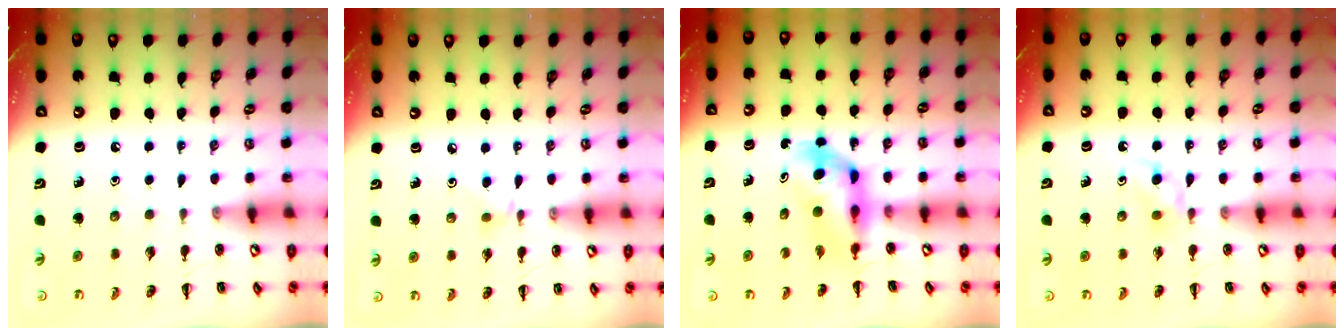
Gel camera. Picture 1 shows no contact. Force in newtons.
{"total": 2.8, "press": 2.6, "slide": 0.9}
{"total": 5.2, "press": 5.1, "slide": 0.8}
{"total": 3.1, "press": 2.8, "slide": 1.3}